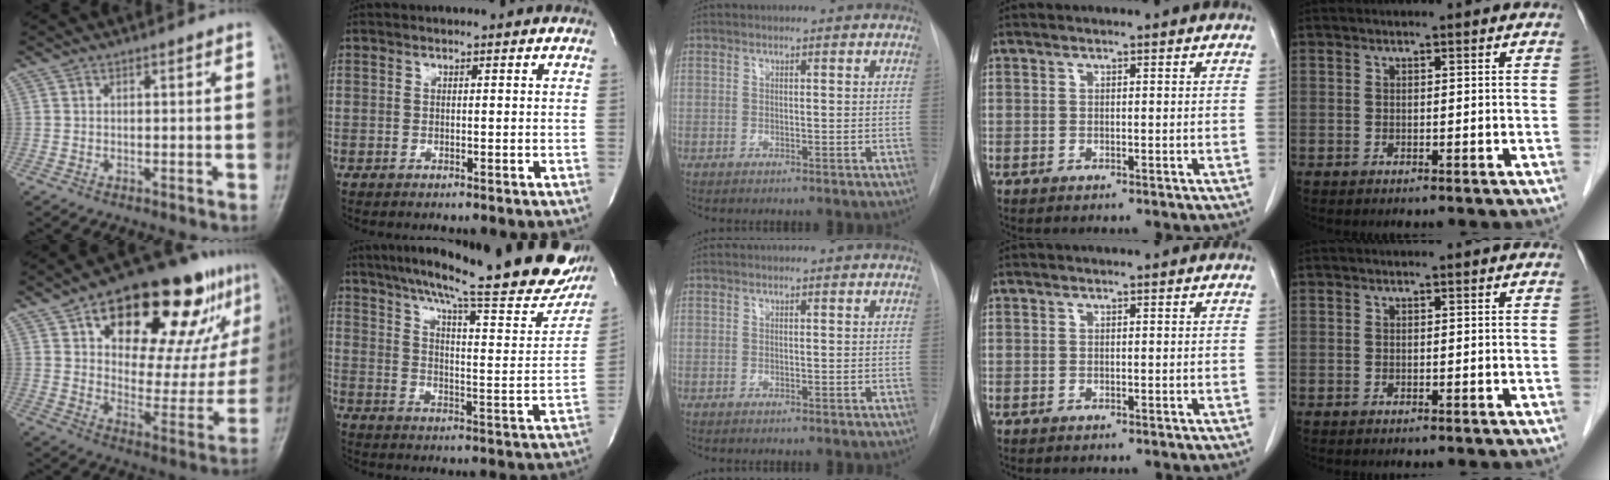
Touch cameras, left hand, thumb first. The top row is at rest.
{"thumb": {"total": 29.1, "force": [14.7, 13.4, 21.2], "torque": [-0.257, -0.010, 0.227]}, "index": {"total": 30.5, "force": [24.2, 4.1, 18.0], "torque": [-0.263, -0.044, 0.312]}}